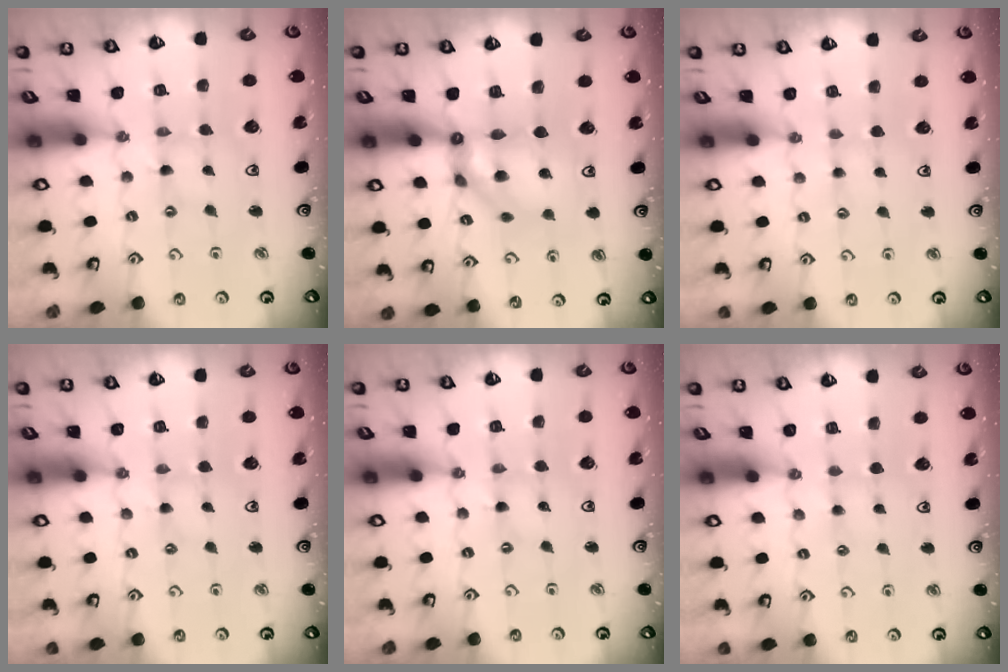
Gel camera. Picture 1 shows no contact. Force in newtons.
{"total": 10.1, "press": 10.0, "slide": 1.7}
{"total": 2.1, "press": 2.1, "slide": 0.3}
{"total": 1.4, "press": 1.4, "slide": 0.4}
{"total": 0.0}
{"total": 2.0, "press": 2.0, "slide": 0.4}